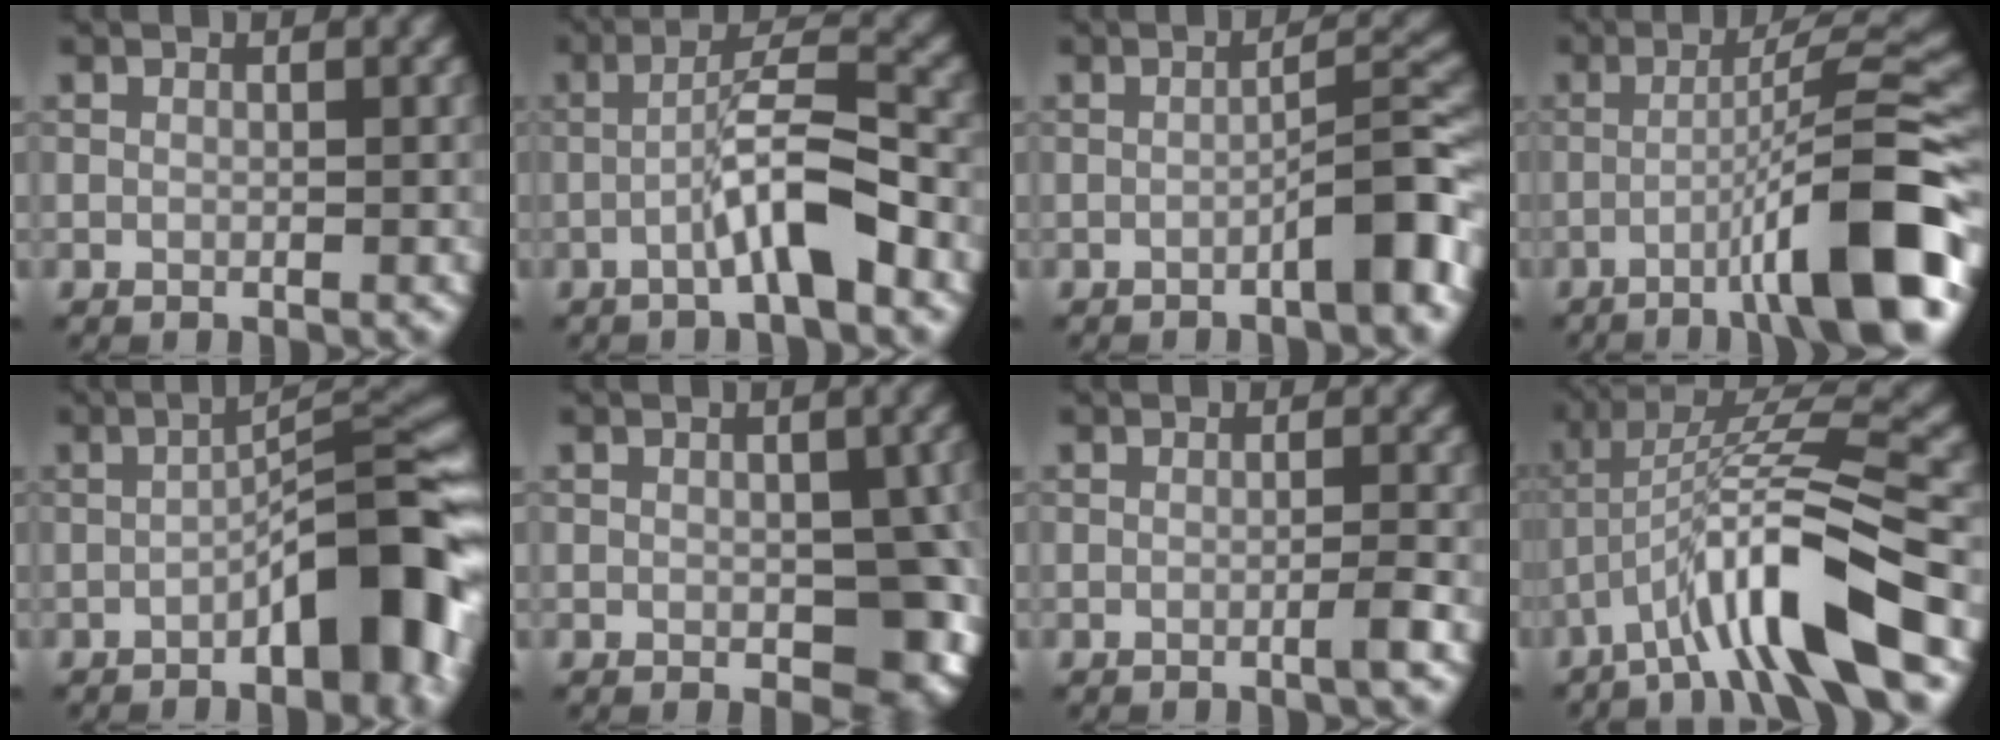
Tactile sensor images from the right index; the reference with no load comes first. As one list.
[{"total": 5.8, "force": [-2.0, 0.9, 5.4], "torque": [-0.089, 0.018, -0.042]}, {"total": 4.7, "force": [-2.2, 0.5, 4.1], "torque": [-0.057, 0.022, -0.037]}, {"total": 10.8, "force": [-4.3, 1.2, 9.8], "torque": [-0.127, 0.026, -0.070]}, {"total": 10.1, "force": [-3.6, 2.7, 9.1], "torque": [-0.112, 0.019, -0.057]}, {"total": 7.3, "force": [-0.8, 4.2, 5.9], "torque": [-0.079, -0.015, -0.001]}, {"total": 1.4, "force": [-0.5, 0.1, 1.3], "torque": [-0.018, 0.004, -0.016]}, {"total": 9.5, "force": [-4.9, 1.4, 8.0], "torque": [-0.145, 0.016, -0.089]}]